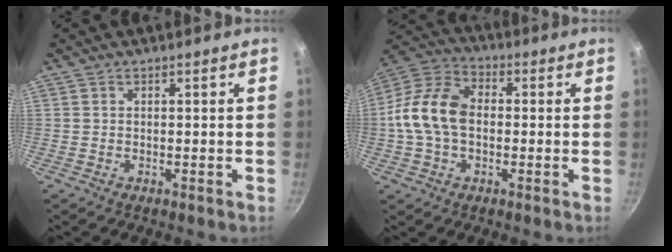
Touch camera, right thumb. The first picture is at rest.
{"total": 13.3, "force": [-0.5, 9.1, 9.6], "torque": [-0.165, 0.033, -0.027]}